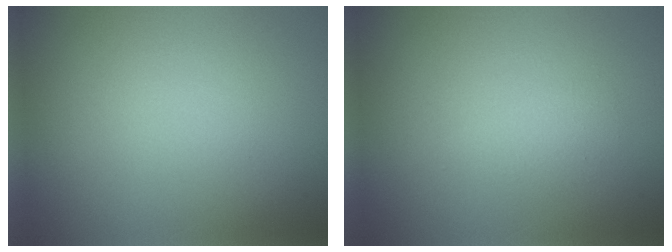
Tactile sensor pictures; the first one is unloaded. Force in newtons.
{"total": 1.4, "press": 1.4, "slide": 0.1}